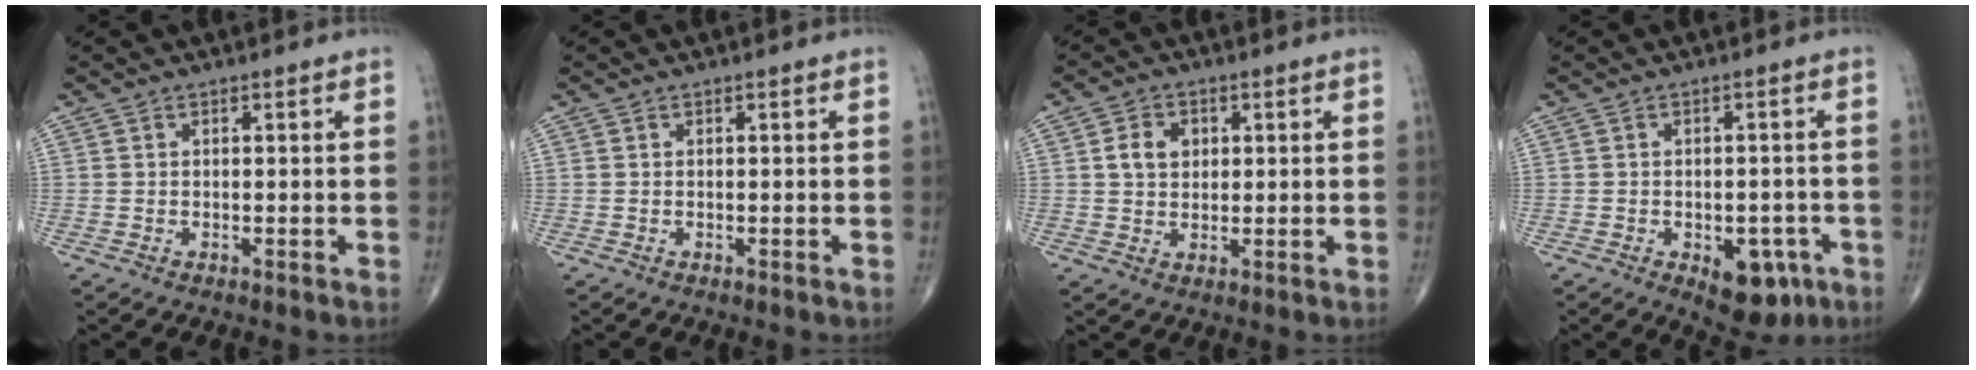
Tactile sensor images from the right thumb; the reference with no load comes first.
{"total": 0.0}
{"total": 5.0, "force": [1.2, 3.9, 3.0], "torque": [-0.038, -0.001, 0.019]}
{"total": 8.3, "force": [-3.6, 4.7, 5.8], "torque": [-0.046, 0.014, -0.036]}